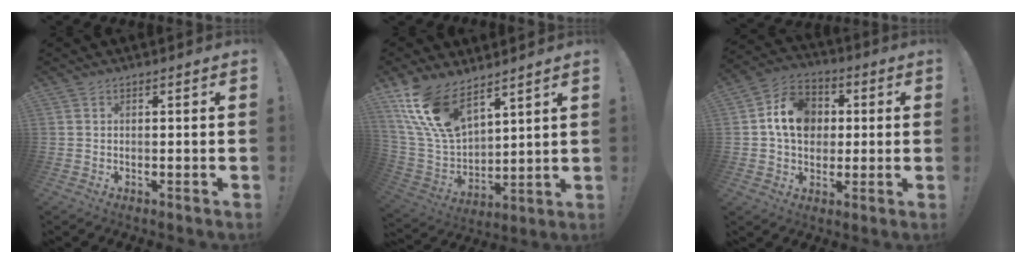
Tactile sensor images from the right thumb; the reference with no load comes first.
{"total": 16.2, "force": [11.2, 7.6, 9.0], "torque": [-0.187, -0.073, 0.213]}
{"total": 13.7, "force": [2.0, 11.1, 7.6], "torque": [-0.118, 0.010, 0.045]}